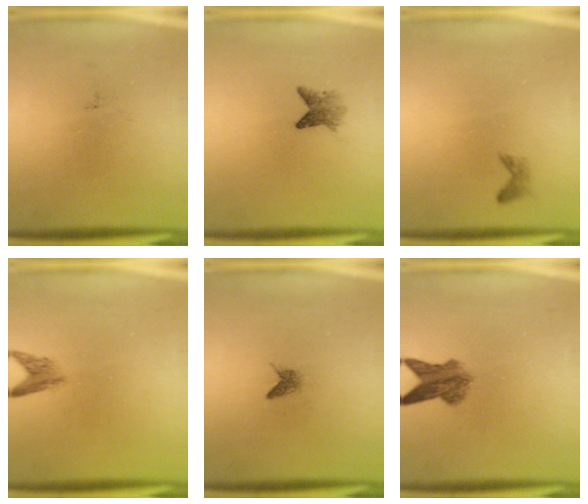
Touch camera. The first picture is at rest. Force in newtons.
{"total": 2.5}
{"total": 0.8}
{"total": 2.0}
{"total": 1.0}
{"total": 5.1}